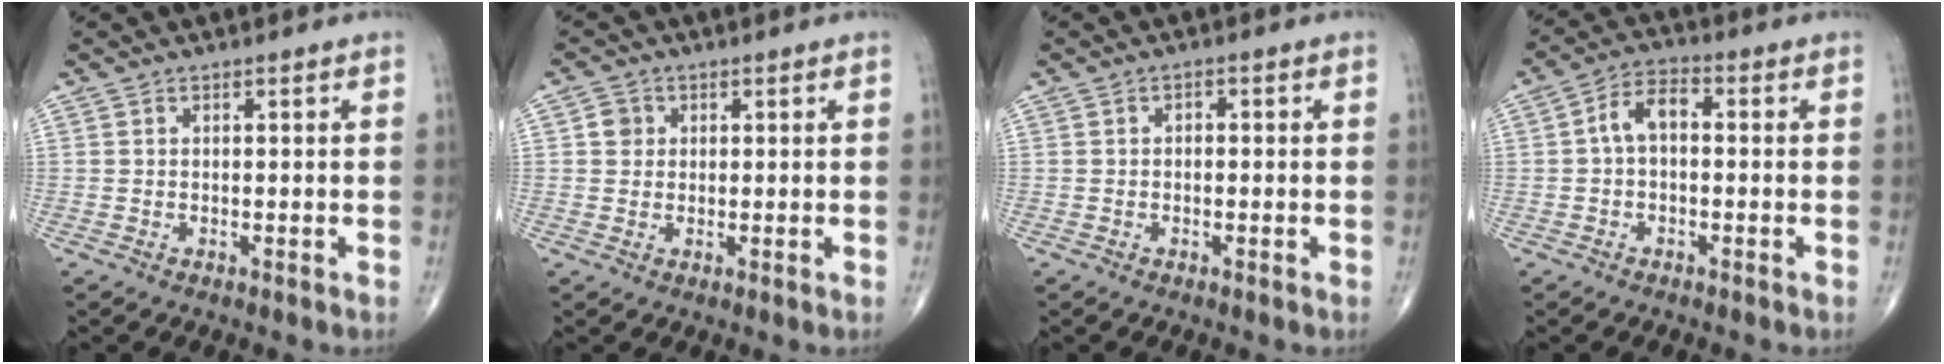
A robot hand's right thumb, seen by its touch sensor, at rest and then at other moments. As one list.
[{"total": 2.5, "force": [0.5, 2.4, 0.8], "torque": [-0.001, 0.001, 0.006]}, {"total": 1.0, "force": [-0.1, 0.7, 0.7], "torque": [-0.002, 0.005, -0.006]}, {"total": 5.6, "force": [-0.1, 3.3, 4.5], "torque": [-0.077, 0.024, -0.012]}]